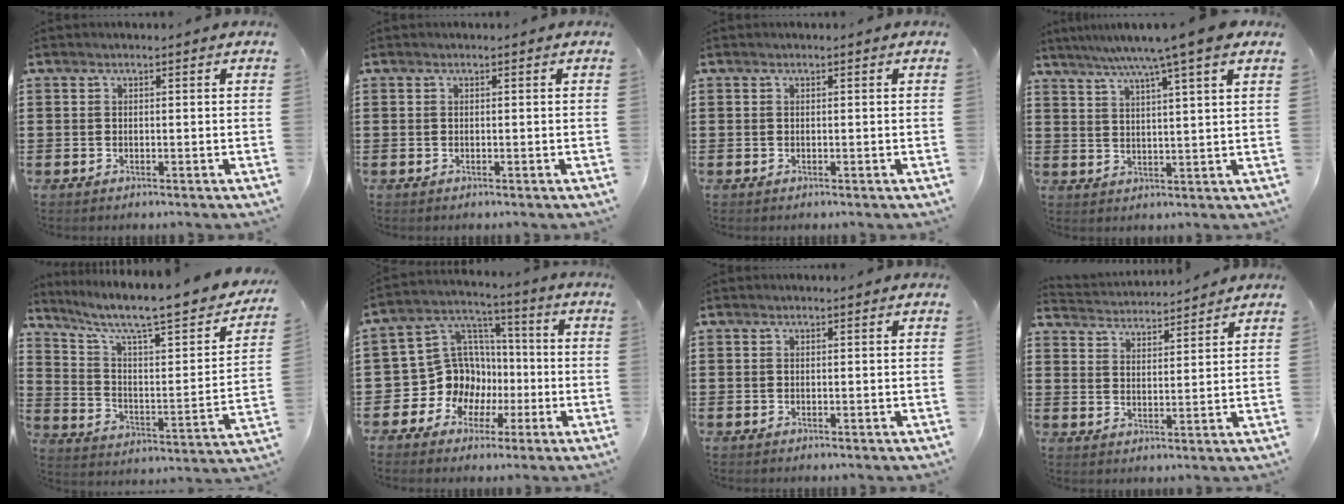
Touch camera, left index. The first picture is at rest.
{"total": 0.0}
{"total": 0.0}
{"total": 7.3, "force": [5.4, -0.9, 4.8], "torque": [-0.108, -0.015, 0.091]}
{"total": 8.2, "force": [6.3, 1.3, 5.0], "torque": [-0.109, -0.051, 0.097]}
{"total": 11.2, "force": [-1.3, 10.6, 3.1], "torque": [-0.121, -0.007, -0.014]}
{"total": 0.0}
{"total": 3.3, "force": [3.3, -0.2, -0.3], "torque": [-0.010, -0.022, 0.056]}